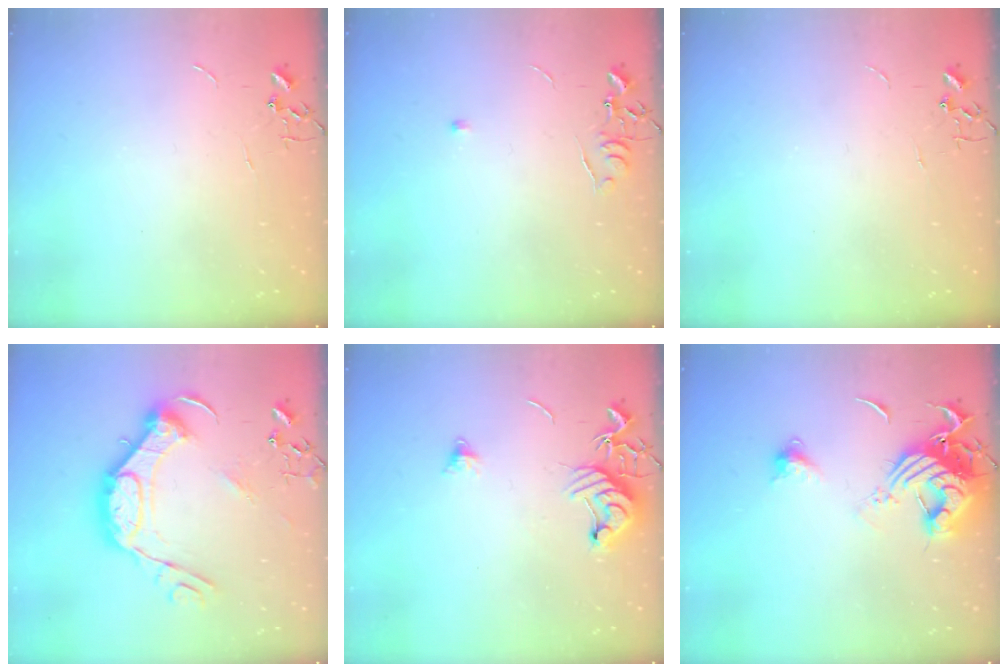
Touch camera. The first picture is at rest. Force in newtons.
{"total": 5.0, "press": 4.9, "slide": 0.6}
{"total": 0.0}
{"total": 18.6, "press": 18.6, "slide": 1.3}
{"total": 9.6, "press": 9.6, "slide": 0.9}
{"total": 13.8, "press": 13.7, "slide": 1.5}